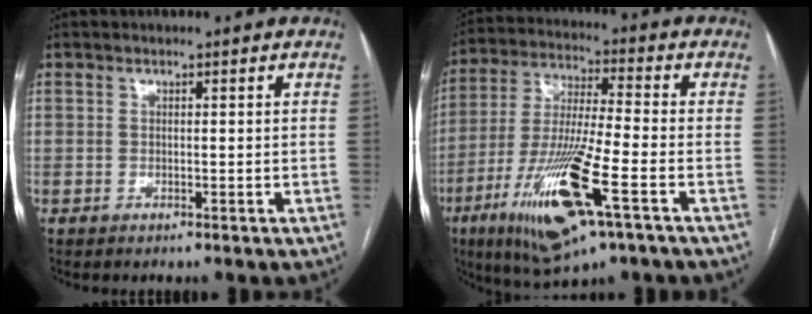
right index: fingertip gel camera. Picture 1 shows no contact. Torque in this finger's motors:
{"motor_torque": [2.14, 0.00, 0.53, 0.21]}